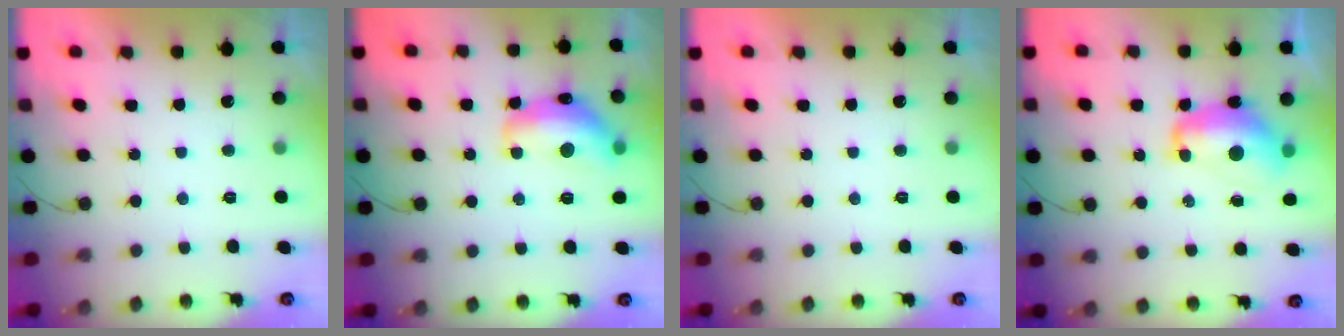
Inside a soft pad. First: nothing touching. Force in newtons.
{"total": 14.8, "press": 14.8, "slide": 1.1}
{"total": 0.0}
{"total": 12.6, "press": 12.5, "slide": 1.5}